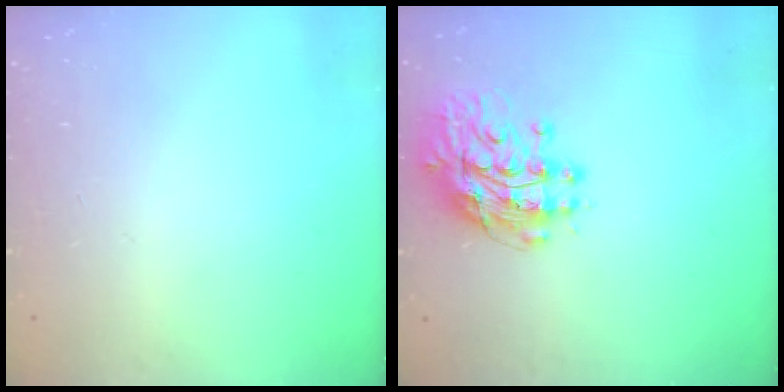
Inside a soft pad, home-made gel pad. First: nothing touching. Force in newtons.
{"total": 12.2, "press": 12.1, "slide": 1.1}